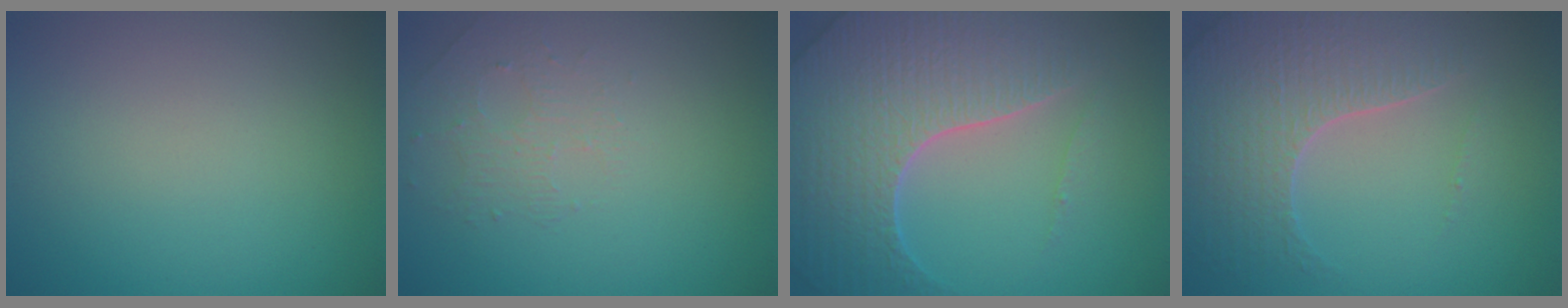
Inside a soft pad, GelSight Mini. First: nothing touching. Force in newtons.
{"total": 1.4, "press": 0.7, "slide": 1.2}
{"total": 7.0, "press": 6.8, "slide": 1.9}
{"total": 4.9, "press": 4.4, "slide": 2.3}